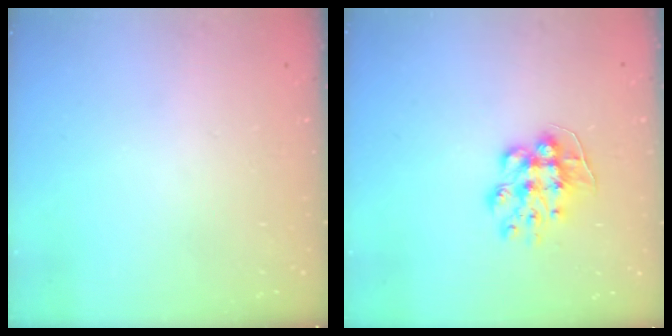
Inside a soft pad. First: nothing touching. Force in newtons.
{"total": 9.4, "press": 9.4, "slide": 0.7}